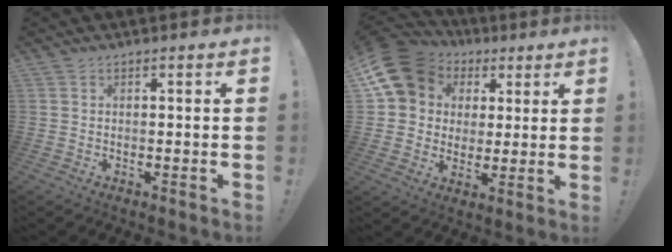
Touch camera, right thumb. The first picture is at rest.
{"total": 14.8, "force": [5.7, 12.1, 6.3], "torque": [-0.101, -0.029, 0.119]}